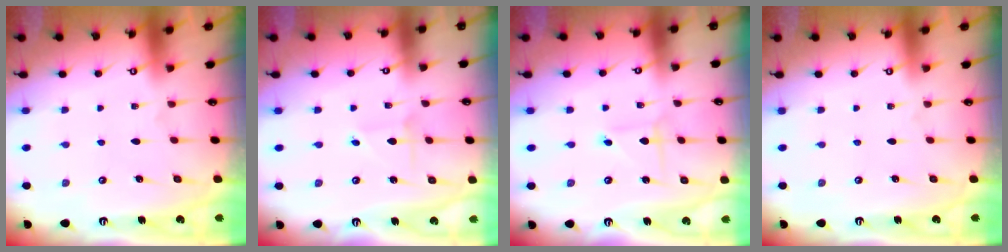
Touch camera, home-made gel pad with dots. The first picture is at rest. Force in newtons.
{"total": 1.3, "press": 1.3, "slide": 0.1}
{"total": 1.0, "press": 1.0, "slide": 0.1}
{"total": 0.0}